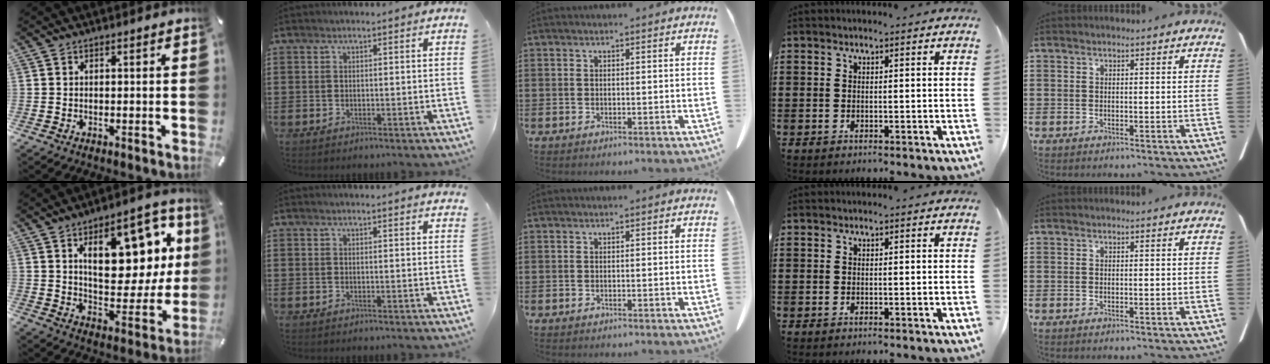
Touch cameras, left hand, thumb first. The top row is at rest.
{"thumb": {"total": 20.0, "force": [8.2, 10.4, 15.1], "torque": [-0.210, -0.037, 0.131]}, "index": {"total": 1.2, "force": [1.1, -0.2, 0.5], "torque": [-0.010, -0.003, 0.021]}}